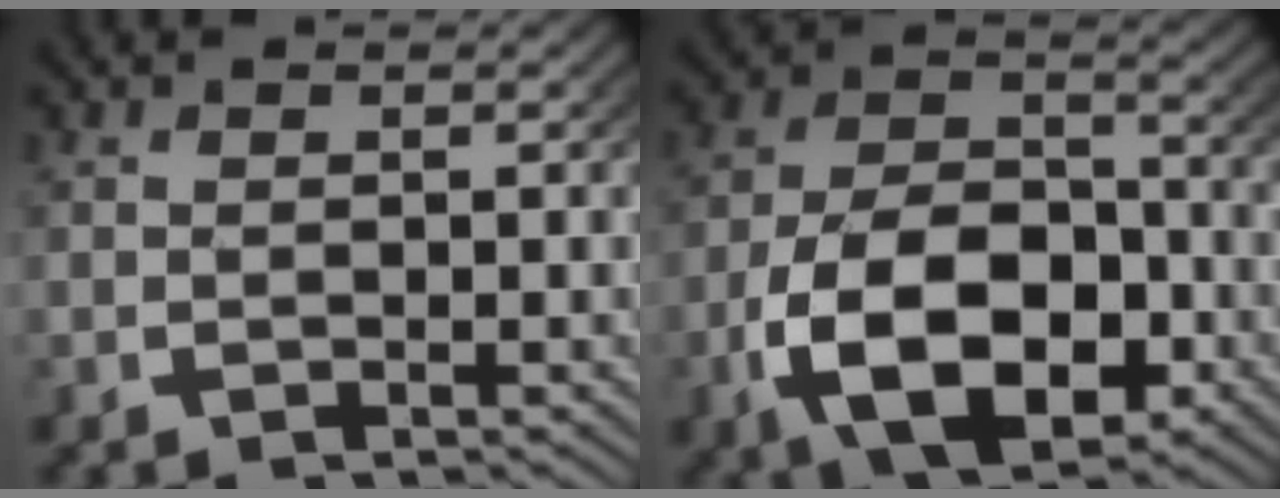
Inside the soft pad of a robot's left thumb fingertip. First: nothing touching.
{"total": 12.8, "force": [-2.9, 8.4, 9.2], "torque": [-0.198, -0.055, -0.025]}